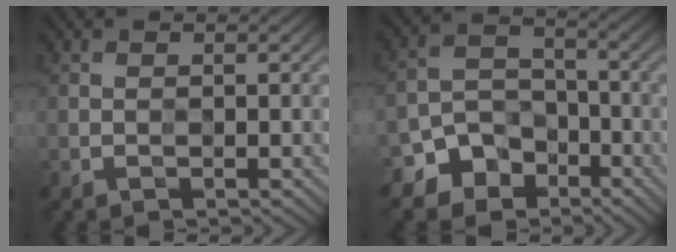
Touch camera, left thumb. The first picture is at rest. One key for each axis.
{"total": 8.5, "fx": -5.9, "fy": 5.6, "fz": 2.3, "tx": -0.055, "ty": -0.008, "tz": -0.111}